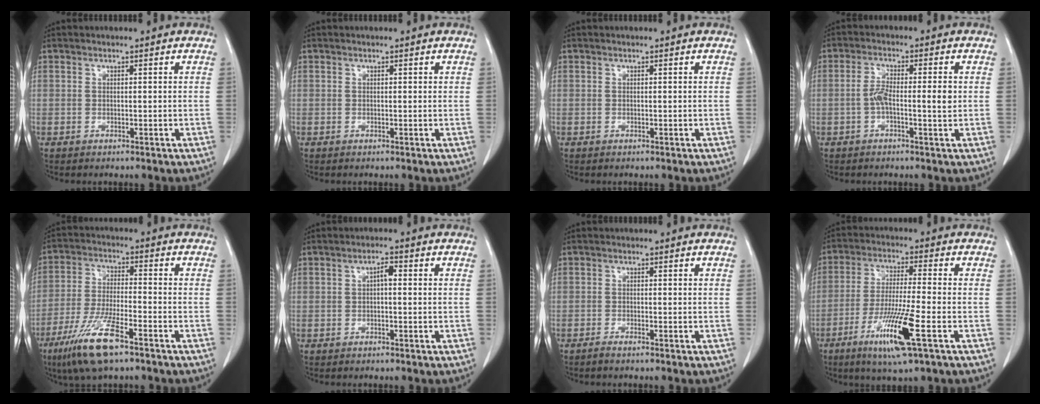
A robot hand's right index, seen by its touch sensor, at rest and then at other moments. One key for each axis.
{"total": 0.0}
{"total": 0.0}
{"total": 4.7, "fx": -0.5, "fy": 0.9, "fz": 4.6, "tx": -0.085, "ty": 0.009, "tz": -0.010}
{"total": 10.9, "fx": -6.8, "fy": 1.8, "fz": 8.3, "tx": -0.169, "ty": -0.024, "tz": -0.122}
{"total": 1.8, "fx": 0.1, "fy": 0.6, "fz": 1.7, "tx": -0.028, "ty": 0.005, "tz": 0.000}
{"total": 1.2, "fx": -1.0, "fy": 0.0, "fz": 0.7, "tx": -0.015, "ty": -0.002, "tz": -0.017}
{"total": 11.1, "fx": -5.0, "fy": -0.2, "fz": 9.9, "tx": -0.194, "ty": -0.025, "tz": -0.094}